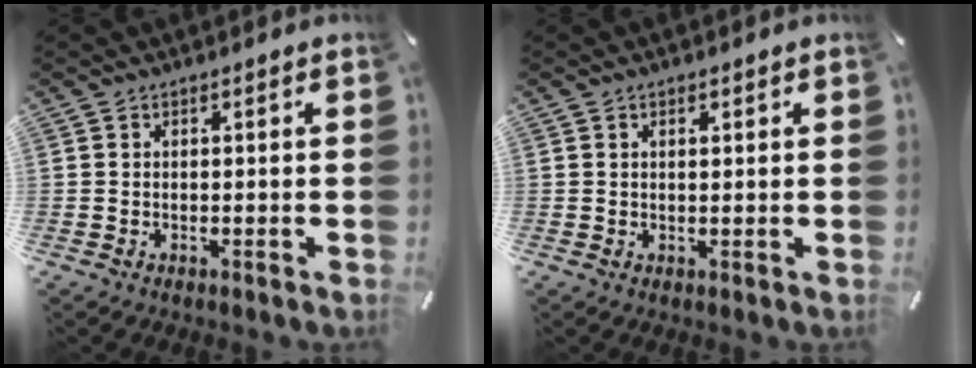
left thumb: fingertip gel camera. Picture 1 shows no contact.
{"total": 1.2, "force": [0.5, 0.6, 0.9], "torque": [-0.011, 0.001, 0.006]}